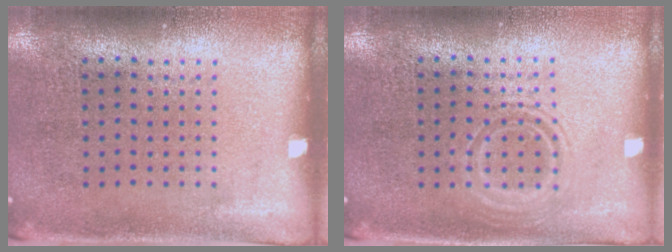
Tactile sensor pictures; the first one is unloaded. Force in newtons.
{"total": 1.0, "press": 1.0, "slide": 0.2}